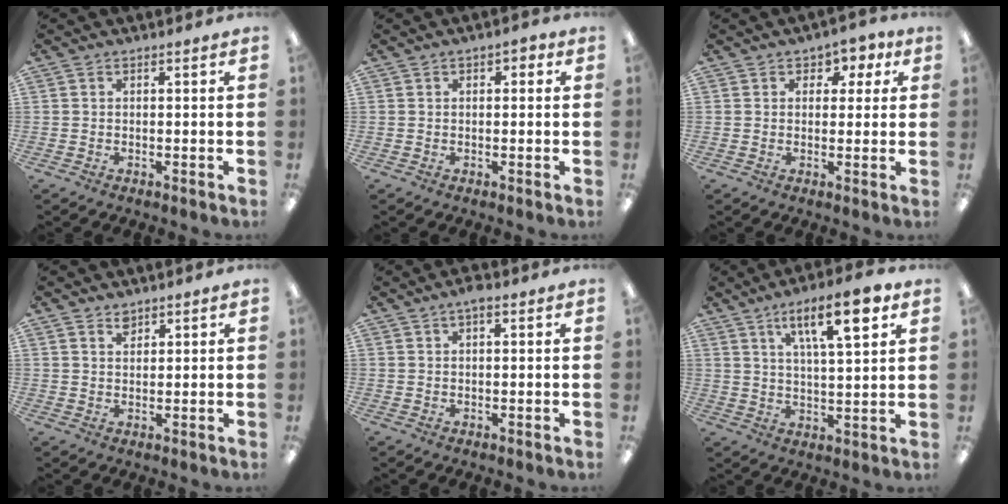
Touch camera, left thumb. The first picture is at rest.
{"total": 1.6, "force": [0.4, 0.9, 1.2], "torque": [-0.016, 0.002, 0.005]}
{"total": 3.8, "force": [1.7, 2.9, 1.8], "torque": [-0.018, -0.001, 0.025]}
{"total": 2.3, "force": [2.0, 1.0, 0.6], "torque": [-0.006, -0.006, 0.037]}
{"total": 2.2, "force": [1.4, 0.6, 1.7], "torque": [-0.027, 0.000, 0.022]}
{"total": 12.6, "force": [7.0, 3.5, 9.9], "torque": [-0.147, -0.028, 0.111]}